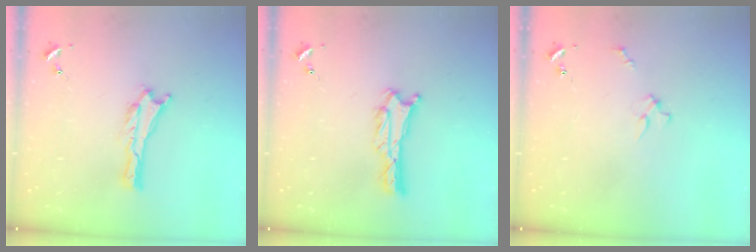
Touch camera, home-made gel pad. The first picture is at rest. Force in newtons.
{"total": 1.4, "press": 1.4, "slide": 0.1}
{"total": 2.3, "press": 2.2, "slide": 0.3}